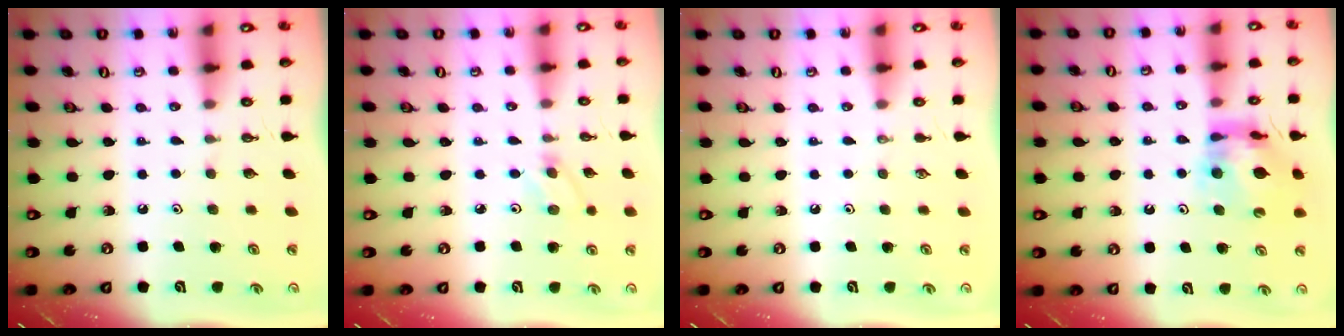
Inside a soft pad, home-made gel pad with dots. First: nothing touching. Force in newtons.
{"total": 3.0, "press": 3.0, "slide": 0.4}
{"total": 0.0}
{"total": 11.0, "press": 11.0, "slide": 1.2}